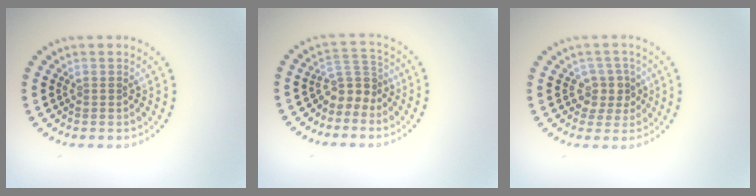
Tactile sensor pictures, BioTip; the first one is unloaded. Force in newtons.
{"total": 2.9, "press": 2.0, "slide": 2.1}
{"total": 2.3, "press": 1.9, "slide": 1.2}